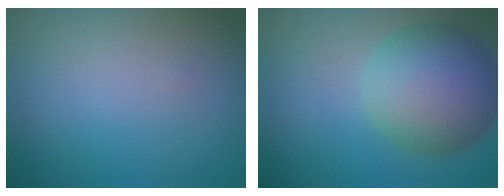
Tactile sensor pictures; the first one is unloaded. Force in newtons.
{"total": 8.0, "press": 8.0, "slide": 0.2}